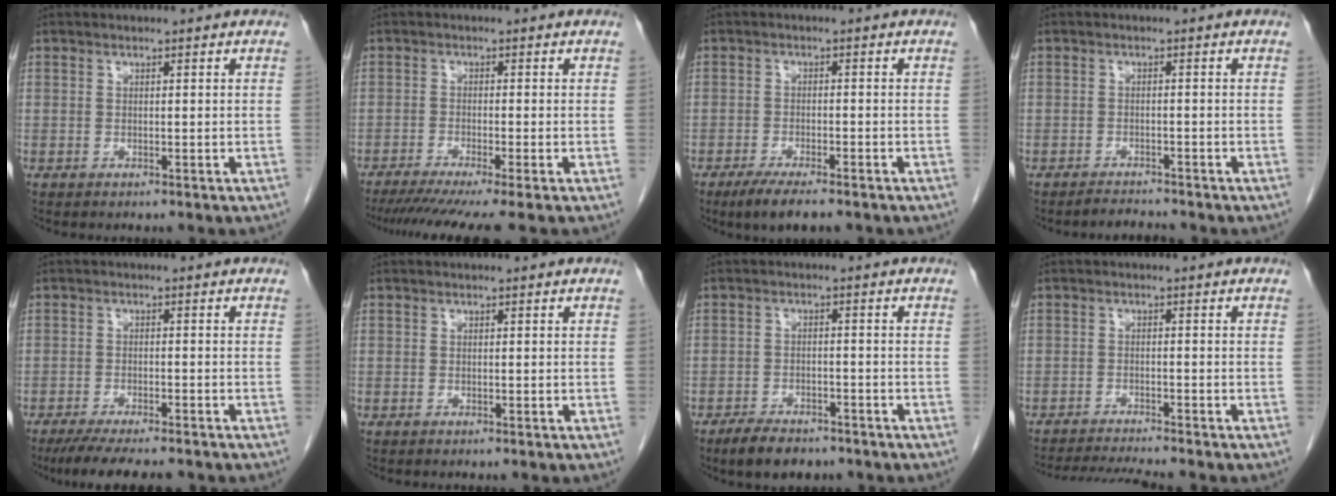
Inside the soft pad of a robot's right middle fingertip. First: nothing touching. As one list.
[{"total": 9.6, "force": [-7.9, -1.0, 5.4], "torque": [-0.065, -0.026, -0.123]}, {"total": 5.9, "force": [-4.4, 1.2, 3.8], "torque": [-0.064, -0.011, -0.068]}, {"total": 1.8, "force": [-1.8, 0.1, -0.1], "torque": [-0.001, -0.009, -0.027]}, {"total": 9.9, "force": [-8.5, 1.6, 5.0], "torque": [-0.071, -0.016, -0.126]}, {"total": 0.0}, {"total": 5.9, "force": [-4.6, 2.6, 2.7], "torque": [-0.050, -0.004, -0.072]}, {"total": 7.0, "force": [-6.6, -0.8, 2.2], "torque": [-0.033, -0.015, -0.108]}]